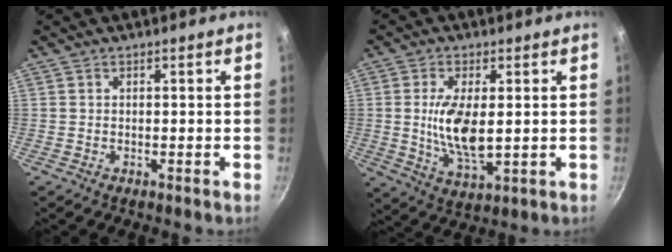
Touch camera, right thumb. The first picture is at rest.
{"total": 10.3, "force": [0.7, 4.5, 9.2], "torque": [-0.174, -0.014, 0.018]}